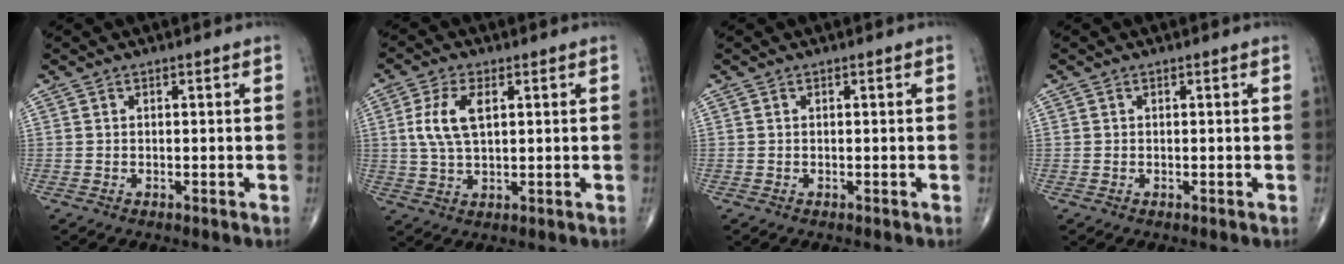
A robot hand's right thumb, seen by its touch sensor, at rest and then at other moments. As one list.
[{"total": 7.4, "force": [1.9, 3.6, 6.2], "torque": [-0.133, 0.000, 0.038]}, {"total": 0.0}, {"total": 0.0}]